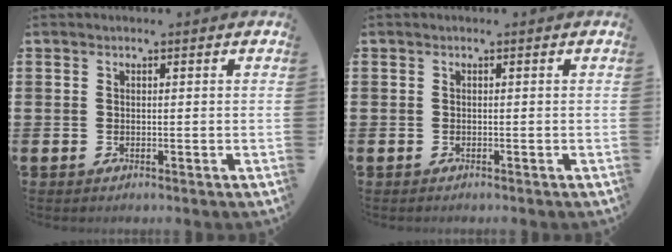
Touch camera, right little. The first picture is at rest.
{"total": 0.0}